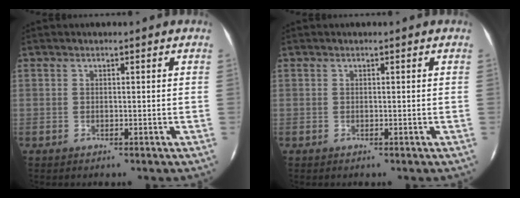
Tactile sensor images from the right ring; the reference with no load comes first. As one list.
[{"total": 0.0}]